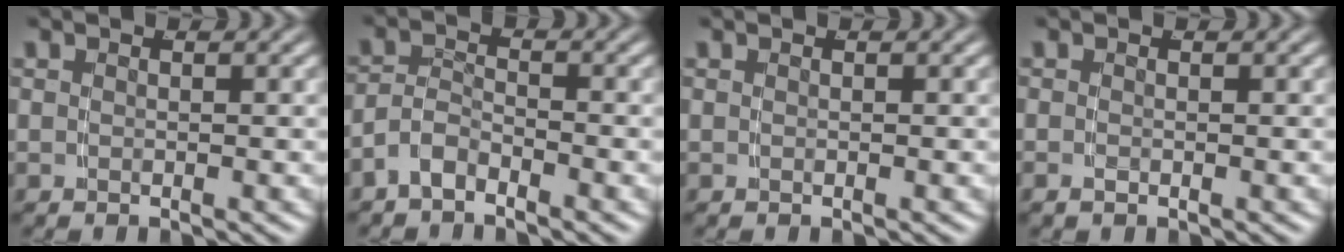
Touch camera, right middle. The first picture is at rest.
{"total": 3.3, "force": [-2.4, 1.9, 1.2], "torque": [-0.023, -0.009, -0.044]}
{"total": 0.0}
{"total": 0.6, "force": [-0.5, 0.2, 0.3], "torque": [-0.010, -0.003, -0.007]}